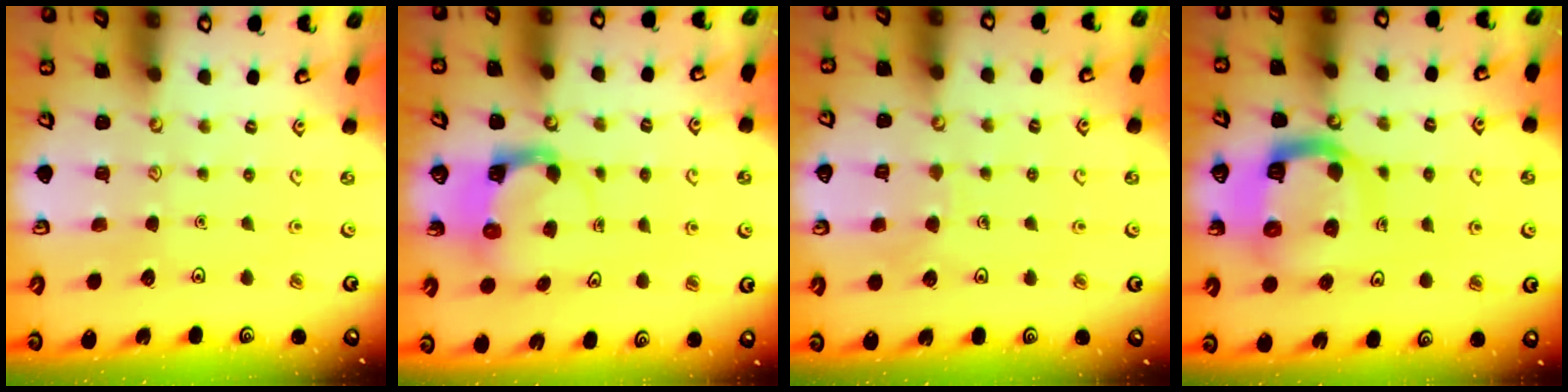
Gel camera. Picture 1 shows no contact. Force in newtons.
{"total": 3.5, "press": 3.5, "slide": 0.4}
{"total": 4.3, "press": 4.2, "slide": 0.4}
{"total": 13.1, "press": 13.0, "slide": 1.3}